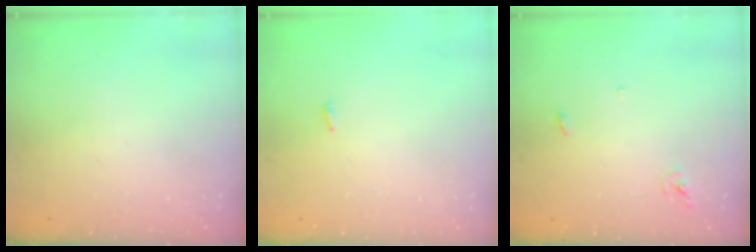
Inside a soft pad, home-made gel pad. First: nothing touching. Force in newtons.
{"total": 1.8, "press": 1.7, "slide": 0.6}
{"total": 3.3, "press": 3.2, "slide": 0.3}